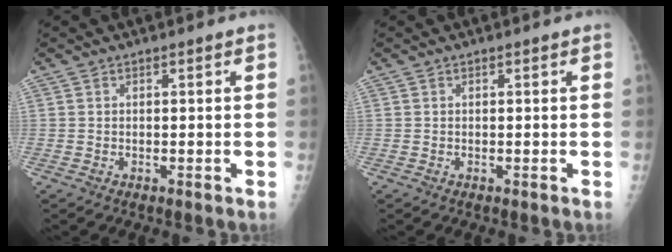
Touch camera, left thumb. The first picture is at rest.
{"total": 0.0}